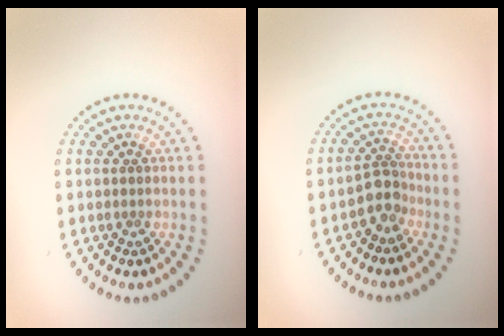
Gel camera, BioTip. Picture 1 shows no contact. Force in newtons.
{"total": 2.5, "press": 2.0, "slide": 1.6}